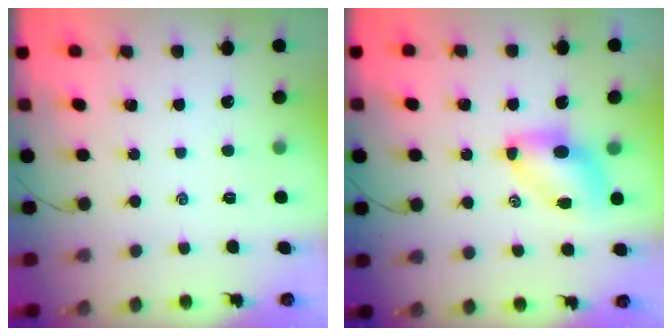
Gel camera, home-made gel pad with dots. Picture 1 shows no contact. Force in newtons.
{"total": 7.8, "press": 7.7, "slide": 1.3}